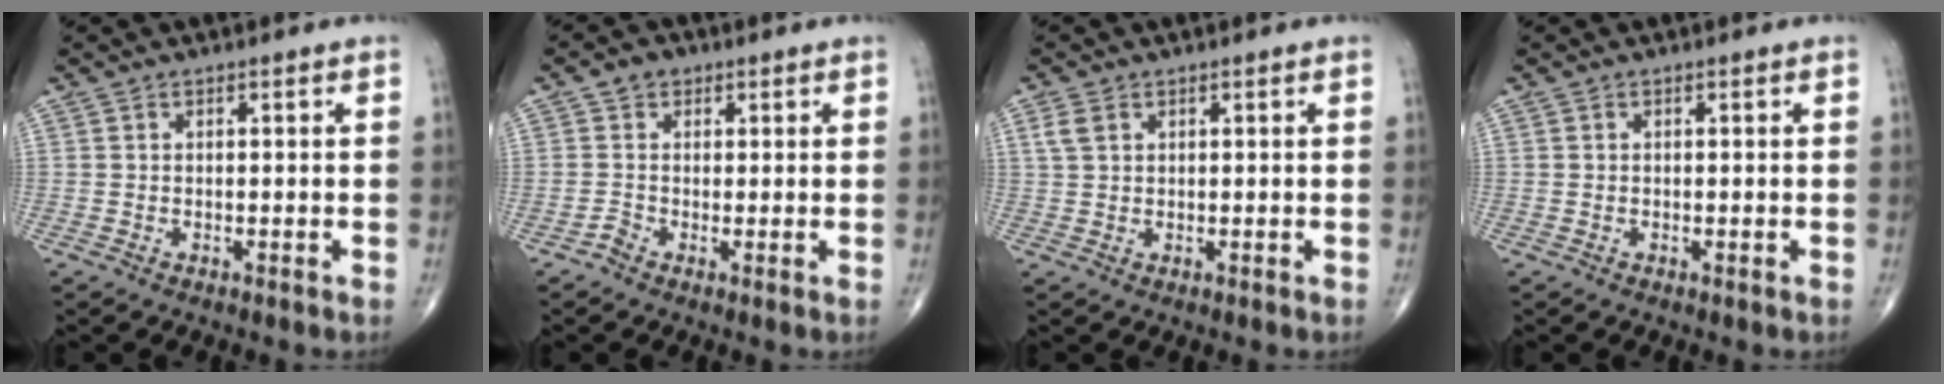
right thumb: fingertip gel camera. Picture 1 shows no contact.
{"total": 2.7, "force": [0.3, 2.5, 1.0], "torque": [0.002, 0.007, -0.007]}
{"total": 2.6, "force": [1.2, 1.8, 1.6], "torque": [-0.034, 0.005, 0.028]}
{"total": 0.0}